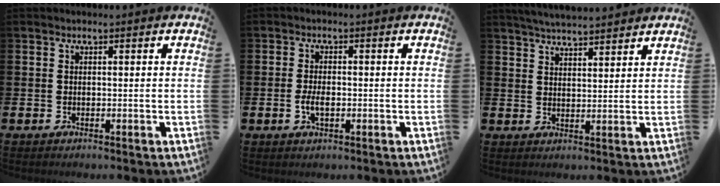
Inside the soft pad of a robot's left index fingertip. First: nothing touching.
{"total": 2.7, "force": [-0.5, 1.3, 2.3], "torque": [-0.038, -0.001, -0.011]}
{"total": 4.5, "force": [4.4, 0.1, 0.5], "torque": [-0.020, -0.021, 0.080]}